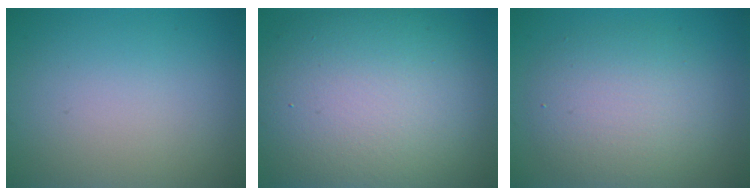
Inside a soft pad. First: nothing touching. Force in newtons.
{"total": 14.7, "press": 14.7, "slide": 0.9}
{"total": 5.2, "press": 5.2, "slide": 0.4}